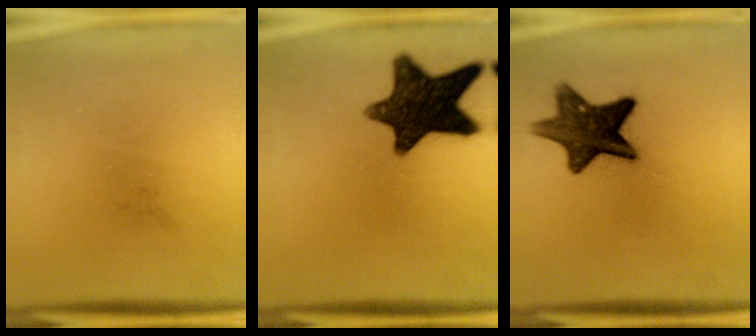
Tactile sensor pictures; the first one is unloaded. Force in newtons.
{"total": 14.6}
{"total": 12.0}